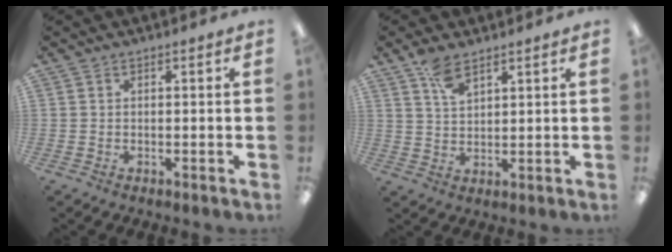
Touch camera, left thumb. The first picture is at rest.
{"total": 5.6, "force": [4.0, 2.2, 3.2], "torque": [-0.057, -0.014, 0.073]}